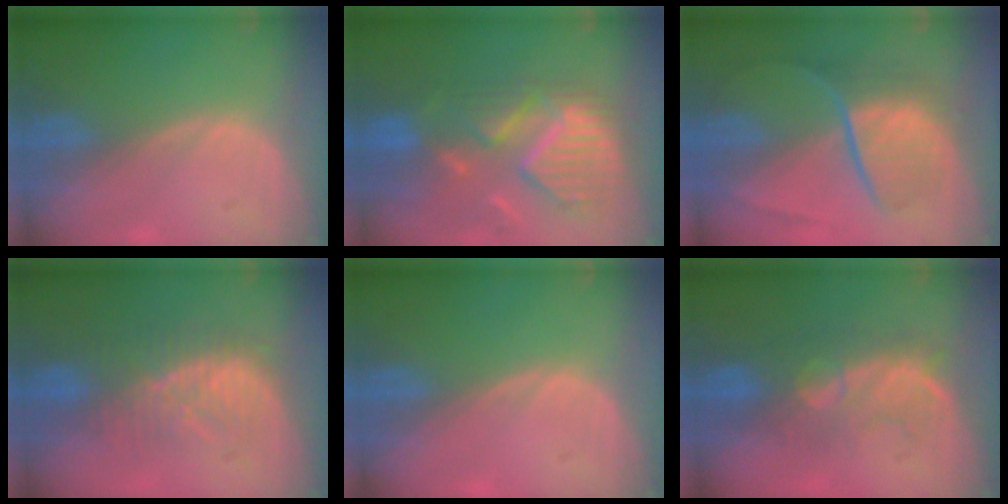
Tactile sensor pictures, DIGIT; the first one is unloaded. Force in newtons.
{"total": 11.8, "press": 10.4, "slide": 5.5}
{"total": 9.0, "press": 7.6, "slide": 4.8}
{"total": 7.9, "press": 7.8, "slide": 1.6}
{"total": 0.0}
{"total": 7.9, "press": 7.8, "slide": 1.3}